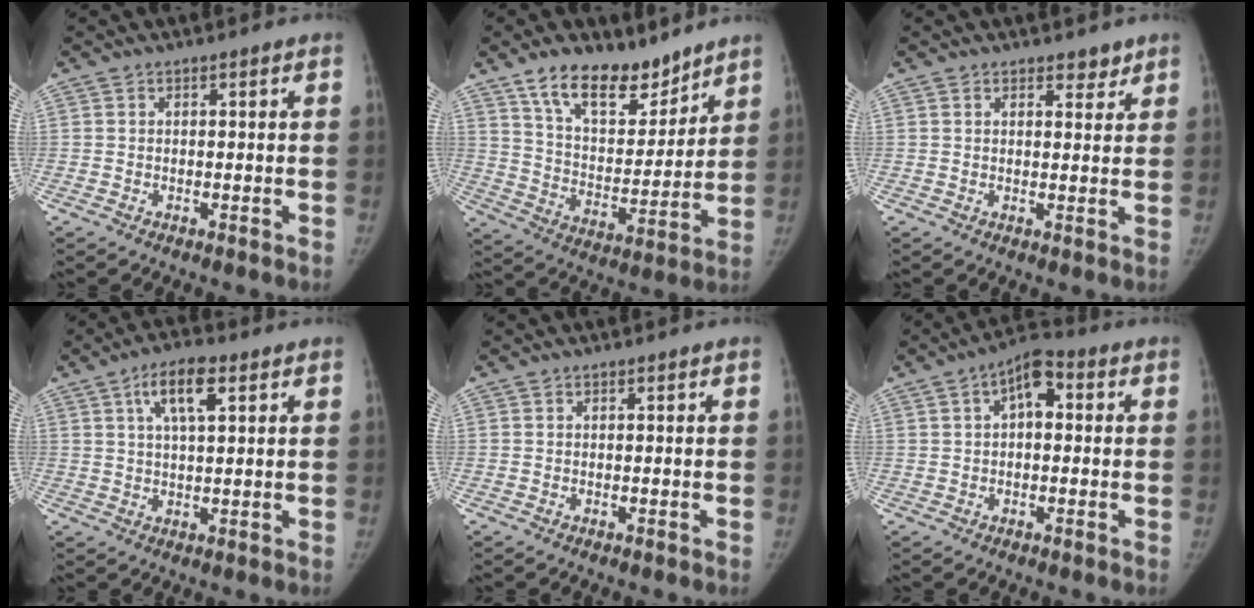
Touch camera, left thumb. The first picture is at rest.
{"total": 15.6, "force": [11.4, 7.3, 7.7], "torque": [-0.083, -0.075, 0.203]}
{"total": 2.3, "force": [1.9, 1.1, 0.8], "torque": [0.005, -0.012, 0.023]}
{"total": 7.5, "force": [3.2, 2.7, 6.2], "torque": [-0.106, 0.001, 0.055]}
{"total": 0.0}
{"total": 7.3, "force": [1.7, 4.0, 5.9], "torque": [-0.079, 0.020, 0.015]}